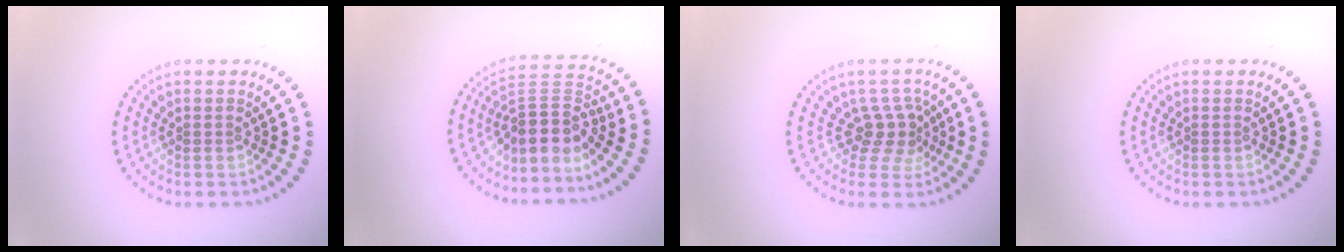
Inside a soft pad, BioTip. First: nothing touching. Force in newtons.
{"total": 4.1, "press": 3.0, "slide": 2.7}
{"total": 2.9, "press": 2.1, "slide": 2.0}
{"total": 0.0}